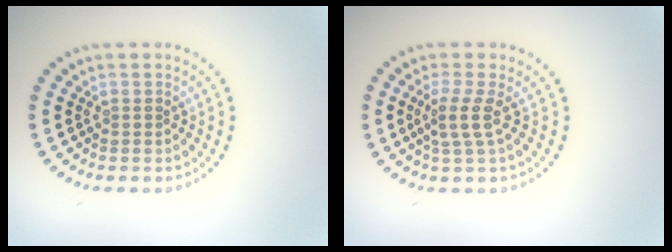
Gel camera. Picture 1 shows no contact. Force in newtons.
{"total": 2.2, "press": 1.6, "slide": 1.5}